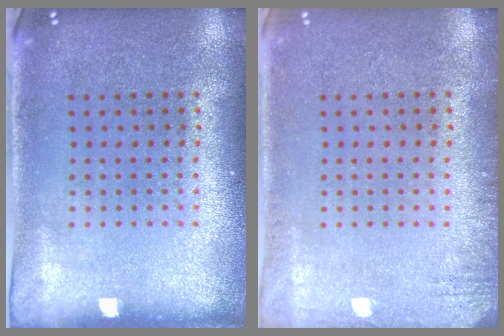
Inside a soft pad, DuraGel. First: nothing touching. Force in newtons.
{"total": 1.5, "press": 1.5, "slide": 0.2}